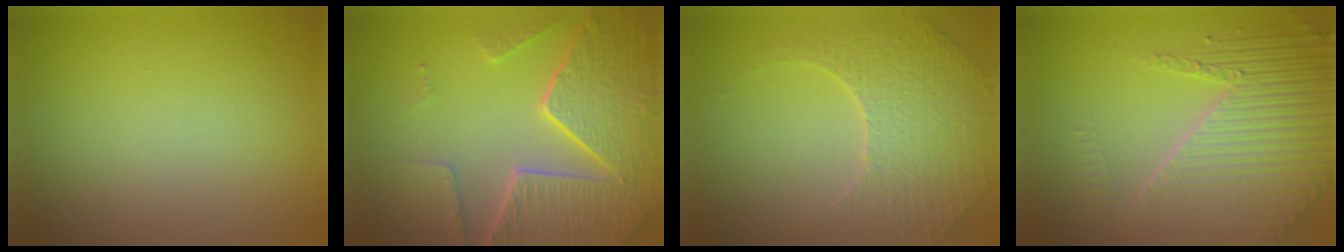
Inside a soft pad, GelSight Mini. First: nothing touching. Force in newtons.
{"total": 8.4, "press": 6.0, "slide": 5.9}
{"total": 4.1, "press": 3.7, "slide": 1.9}
{"total": 6.2, "press": 5.1, "slide": 3.5}